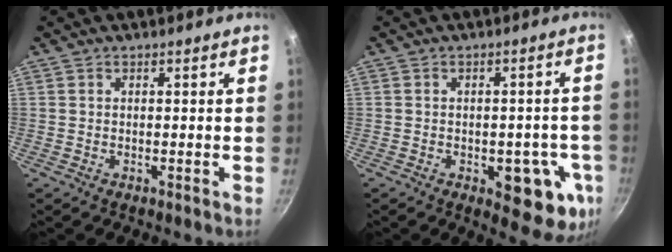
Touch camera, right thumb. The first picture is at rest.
{"total": 12.0, "force": [-3.6, 5.9, 9.8], "torque": [-0.071, 0.003, -0.041]}